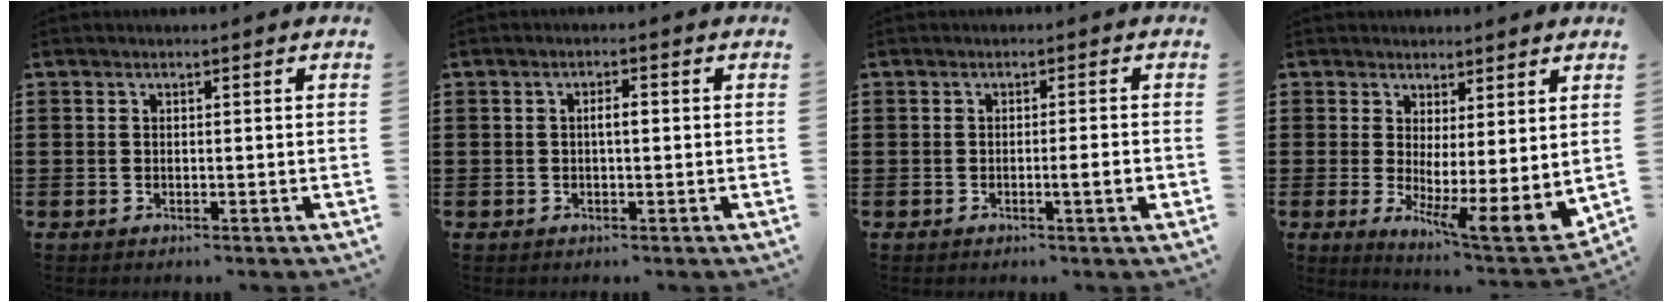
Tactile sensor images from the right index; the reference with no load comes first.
{"total": 1.9, "force": [0.0, 0.5, 1.8], "torque": [-0.034, 0.001, -0.001]}
{"total": 2.8, "force": [-0.8, 0.0, 2.7], "torque": [-0.044, -0.006, -0.014]}
{"total": 3.8, "force": [1.1, 0.5, 3.6], "torque": [-0.062, -0.042, 0.022]}